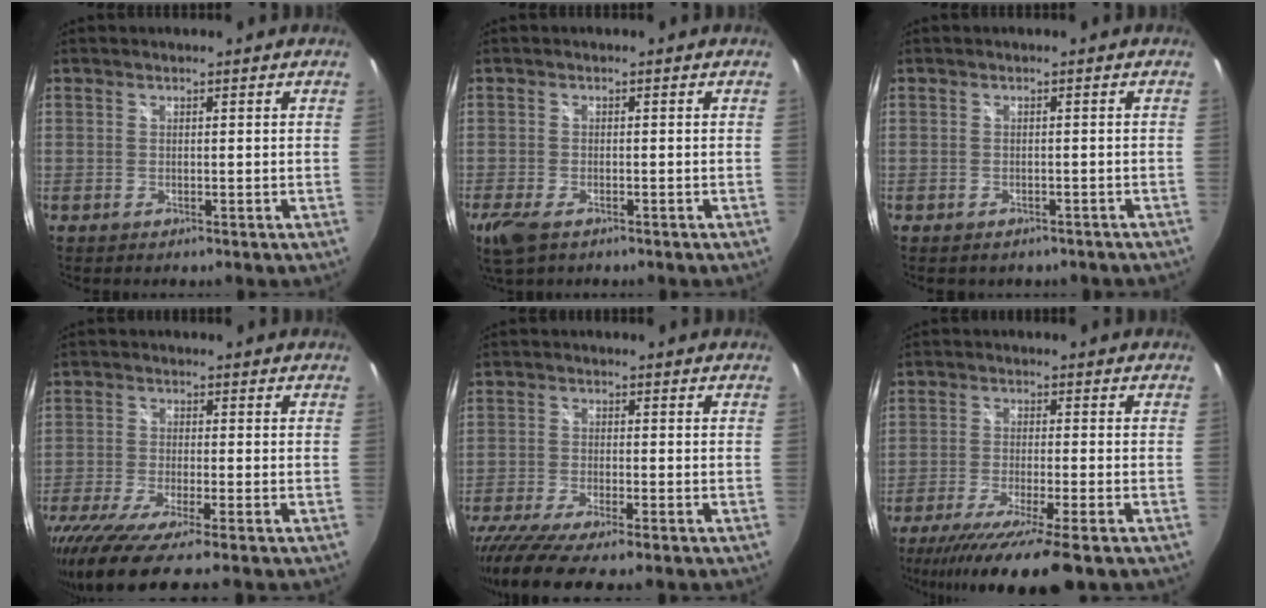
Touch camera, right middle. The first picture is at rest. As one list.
[{"total": 5.3, "force": [-3.4, 2.4, 3.3], "torque": [-0.083, -0.019, -0.063]}, {"total": 4.1, "force": [-3.2, 1.9, 1.5], "torque": [-0.029, -0.016, -0.036]}, {"total": 12.1, "force": [-9.7, 0.2, 7.2], "torque": [-0.159, -0.054, -0.169]}, {"total": 10.6, "force": [-8.7, 0.8, 6.0], "torque": [-0.136, -0.048, -0.150]}, {"total": 14.5, "force": [-11.2, -0.1, 9.2], "torque": [-0.176, -0.052, -0.180]}]